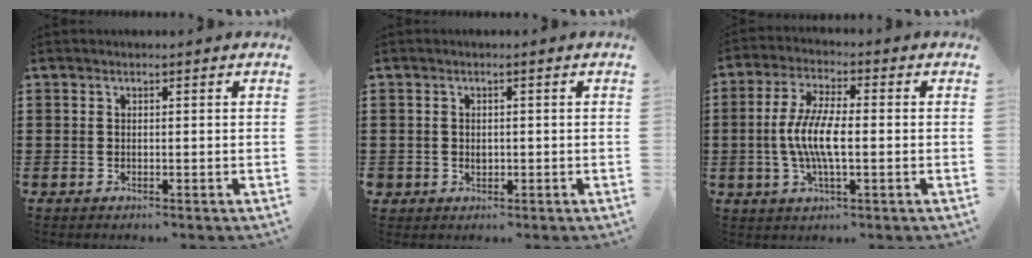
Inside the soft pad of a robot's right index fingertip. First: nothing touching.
{"total": 1.2, "force": [-0.1, 1.2, 0.1], "torque": [-0.006, 0.007, -0.004]}
{"total": 7.2, "force": [-1.1, 2.1, 6.8], "torque": [-0.152, -0.008, -0.029]}